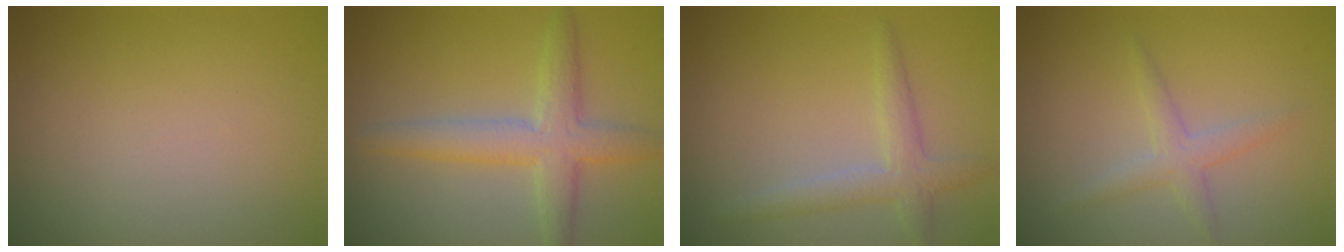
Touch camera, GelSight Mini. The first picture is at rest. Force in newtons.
{"total": 4.4, "press": 4.4, "slide": 0.0}
{"total": 2.7, "press": 2.7, "slide": 0.1}
{"total": 1.9, "press": 1.9, "slide": 0.0}